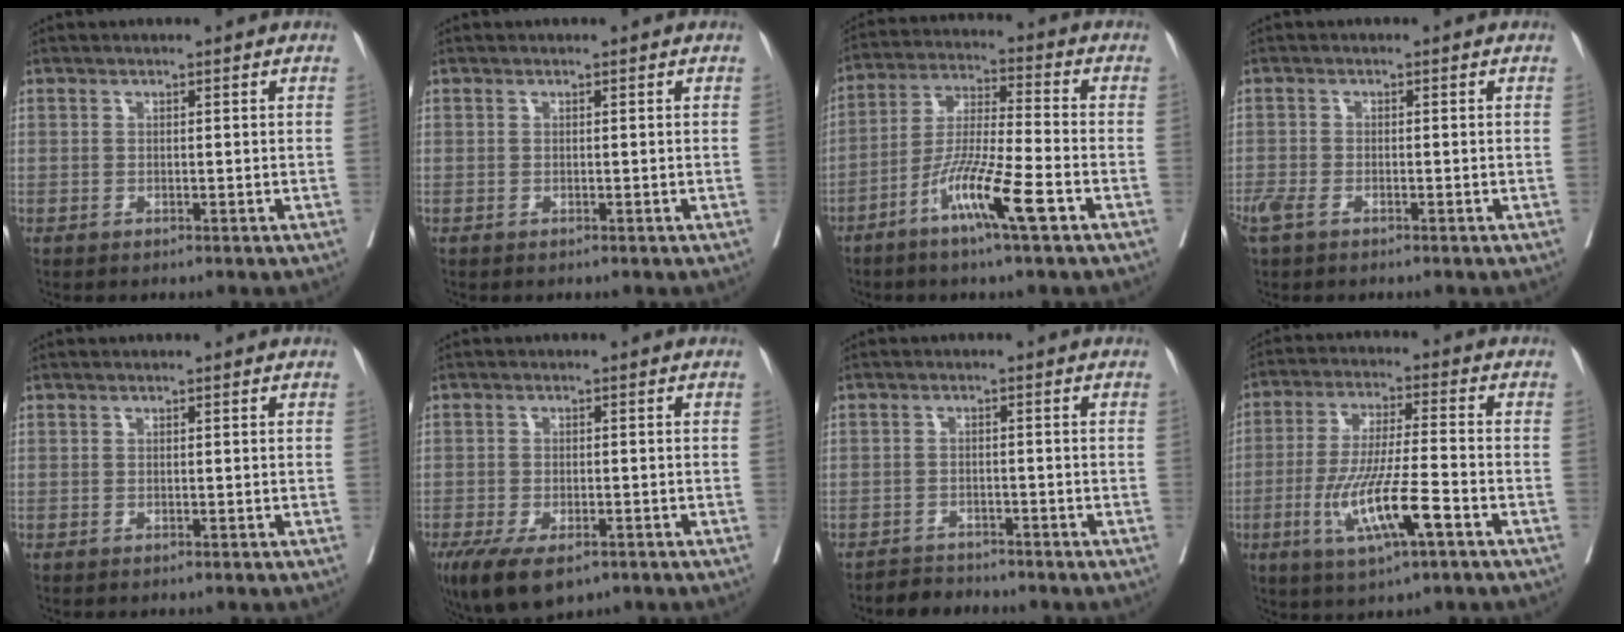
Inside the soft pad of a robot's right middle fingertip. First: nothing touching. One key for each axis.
{"total": 0.0}
{"total": 10.6, "fx": -5.4, "fy": -0.1, "fz": 9.1, "tx": -0.179, "ty": -0.014, "tz": -0.104}
{"total": 3.4, "fx": -2.1, "fy": 1.4, "fz": 2.2, "tx": -0.054, "ty": -0.008, "tz": -0.041}
{"total": 0.0}
{"total": 9.4, "fx": -5.9, "fy": 3.8, "fz": 6.2, "tx": -0.110, "ty": -0.018, "tz": -0.093}
{"total": 3.0, "fx": -2.9, "fy": 0.6, "fz": -0.4, "tx": 0.005, "ty": -0.008, "tz": -0.051}
{"total": 11.4, "fx": -4.4, "fy": 0.8, "fz": 10.5, "tx": -0.208, "ty": -0.016, "tz": -0.079}